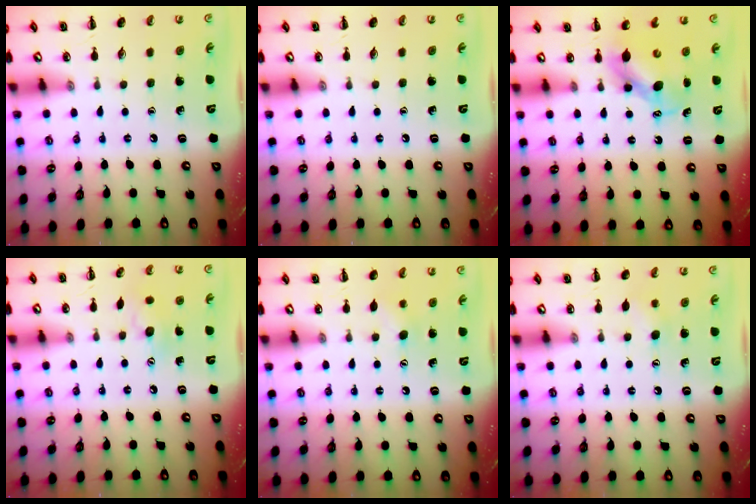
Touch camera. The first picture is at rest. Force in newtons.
{"total": 0.0}
{"total": 6.4, "press": 6.4, "slide": 0.8}
{"total": 7.4, "press": 7.3, "slide": 1.1}
{"total": 4.6, "press": 4.5, "slide": 1.2}
{"total": 3.0, "press": 2.9, "slide": 0.8}